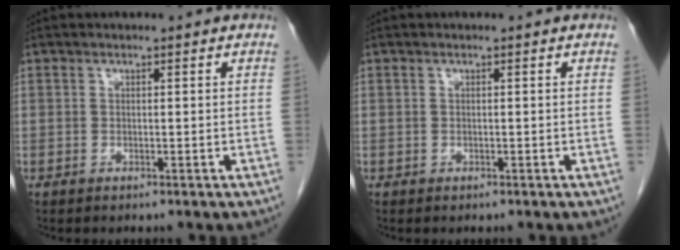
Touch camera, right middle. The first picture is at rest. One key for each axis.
{"total": 0.0}